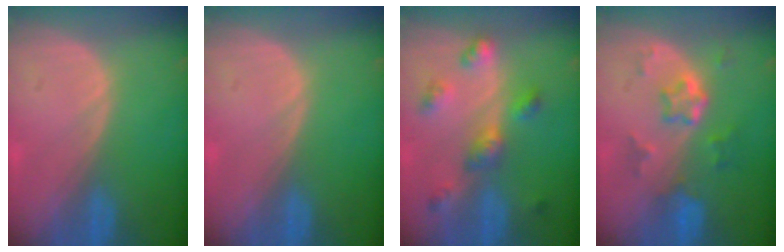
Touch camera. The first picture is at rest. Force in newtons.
{"total": 0.0}
{"total": 6.3, "press": 5.7, "slide": 2.6}
{"total": 5.8, "press": 5.2, "slide": 2.5}